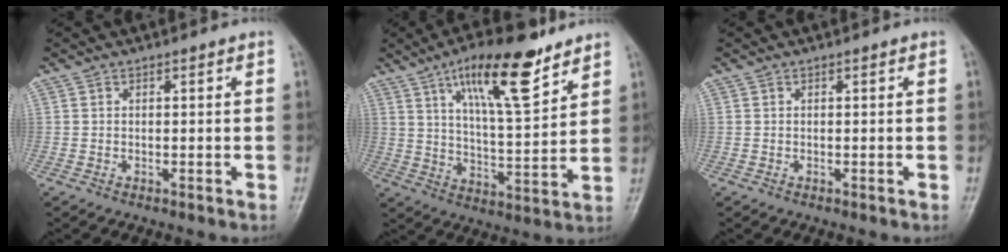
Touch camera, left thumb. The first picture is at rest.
{"total": 16.2, "force": [9.9, 4.8, 11.9], "torque": [-0.173, -0.049, 0.168]}
{"total": 0.0}